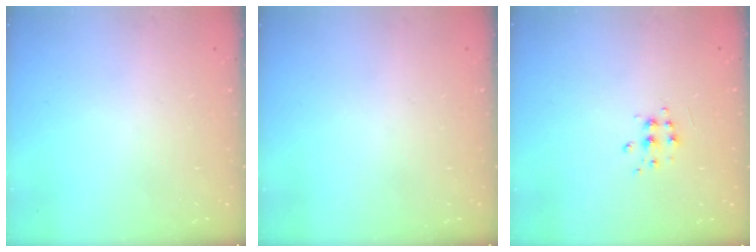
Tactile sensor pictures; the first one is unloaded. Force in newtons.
{"total": 0.0}
{"total": 5.8, "press": 5.7, "slide": 0.6}